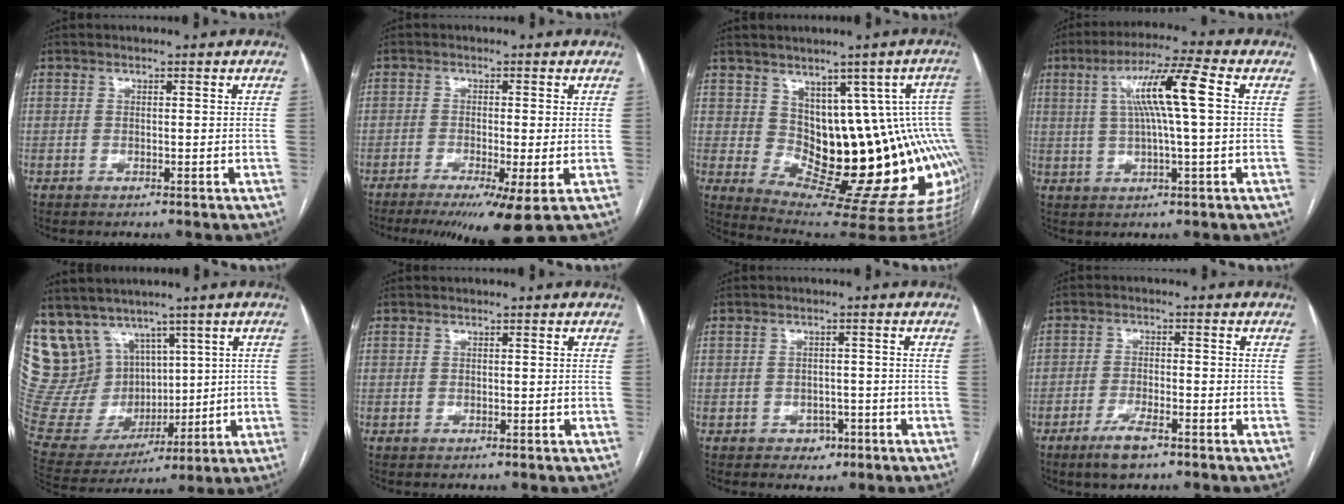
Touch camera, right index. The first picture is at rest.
{"total": 7.8, "force": [-4.5, 0.1, 6.4], "torque": [-0.096, -0.018, -0.073]}
{"total": 17.7, "force": [0.0, 7.0, 16.2], "torque": [-0.131, 0.022, 0.018]}
{"total": 10.1, "force": [2.0, -0.1, 9.9], "torque": [-0.178, 0.013, 0.033]}
{"total": 19.7, "force": [10.1, 15.2, 7.3], "torque": [-0.195, 0.070, 0.227]}
{"total": 0.0}
{"total": 2.8, "force": [-1.5, 2.2, 1.0], "torque": [-0.004, 0.007, -0.015]}
{"total": 4.9, "force": [-3.3, 1.1, 3.4], "torque": [-0.070, -0.005, -0.059]}